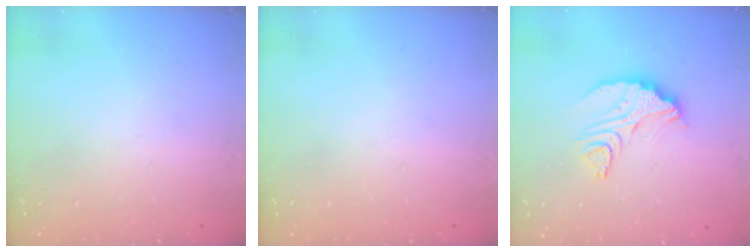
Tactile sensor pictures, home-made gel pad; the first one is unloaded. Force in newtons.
{"total": 0.0}
{"total": 9.5, "press": 9.5, "slide": 0.4}